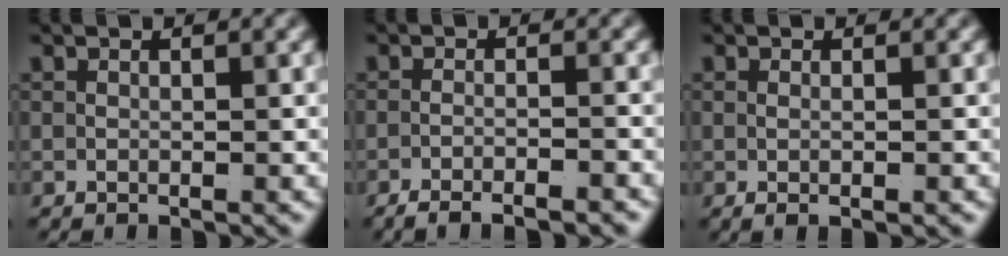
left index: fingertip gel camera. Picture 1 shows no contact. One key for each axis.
{"total": 3.7, "fx": -3.4, "fy": 0.5, "fz": 1.3, "tx": -0.019, "ty": -0.007, "tz": -0.054}
{"total": 1.1, "fx": -0.4, "fy": -0.4, "fz": 0.9, "tx": -0.016, "ty": -0.008, "tz": -0.001}